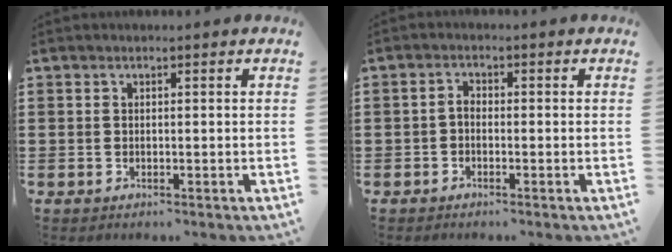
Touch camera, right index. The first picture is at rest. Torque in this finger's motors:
{"motor_torque": [0.50, -0.39, 0.16, 0.04]}